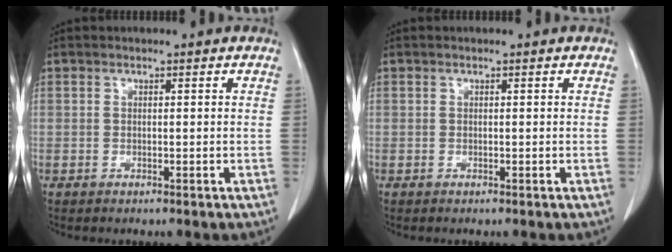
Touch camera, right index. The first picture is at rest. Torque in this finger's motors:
{"motor_torque": [0.02, 0.02, 0.01, 0.00]}